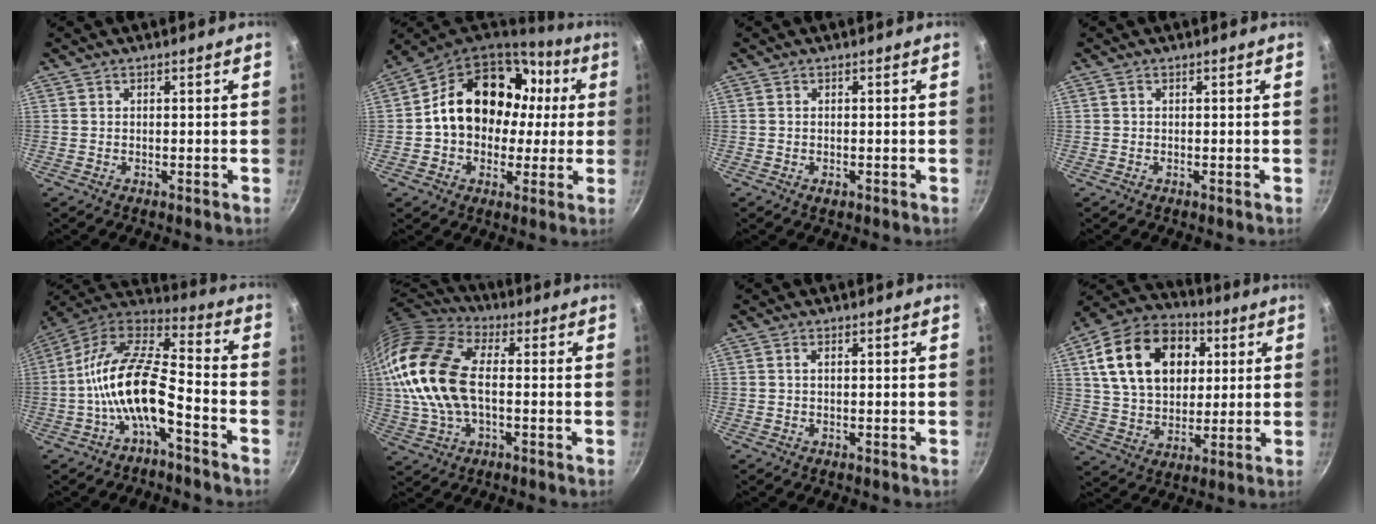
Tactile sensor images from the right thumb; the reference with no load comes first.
{"total": 21.1, "force": [2.7, 16.2, 13.4], "torque": [-0.188, 0.046, 0.041]}
{"total": 1.0, "force": [-0.4, 0.6, 0.7], "torque": [-0.012, 0.001, -0.006]}
{"total": 0.0}
{"total": 16.1, "force": [-5.6, 6.6, 13.5], "torque": [-0.255, 0.062, -0.117]}
{"total": 20.3, "force": [0.7, 12.1, 16.3], "torque": [-0.325, 0.029, 0.003]}
{"total": 0.7, "force": [0.2, 0.3, 0.6], "torque": [-0.011, 0.003, 0.002]}
{"total": 21.5, "force": [5.9, 15.1, 14.1], "torque": [-0.219, 0.007, 0.096]}